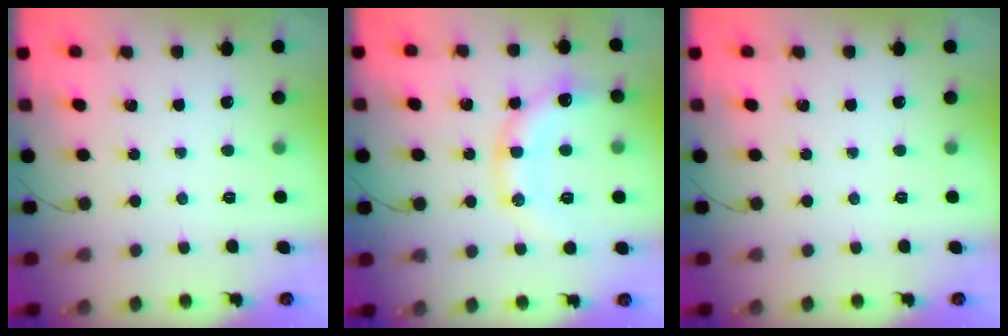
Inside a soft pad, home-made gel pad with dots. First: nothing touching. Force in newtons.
{"total": 12.9, "press": 12.8, "slide": 1.9}
{"total": 0.0}